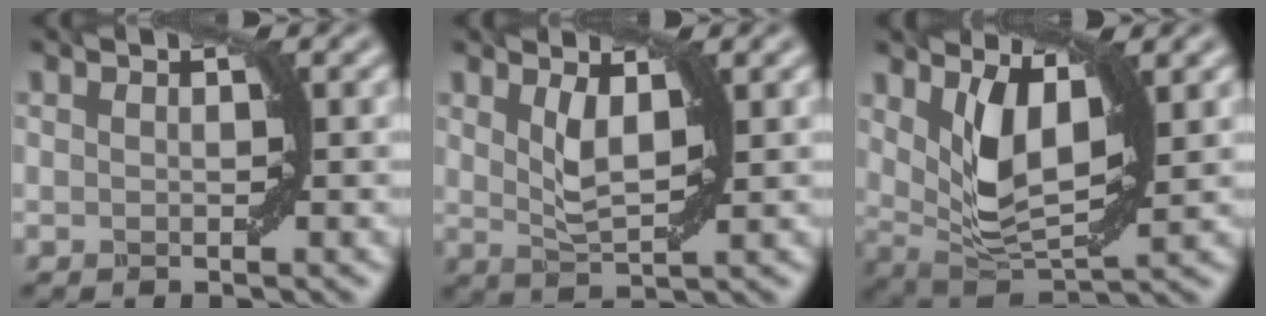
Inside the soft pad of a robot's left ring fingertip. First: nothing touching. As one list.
[{"total": 2.6, "force": [1.2, 0.8, 2.2], "torque": [-0.045, -0.007, 0.025]}, {"total": 5.8, "force": [2.0, 2.8, 4.7], "torque": [-0.096, -0.011, 0.042]}]